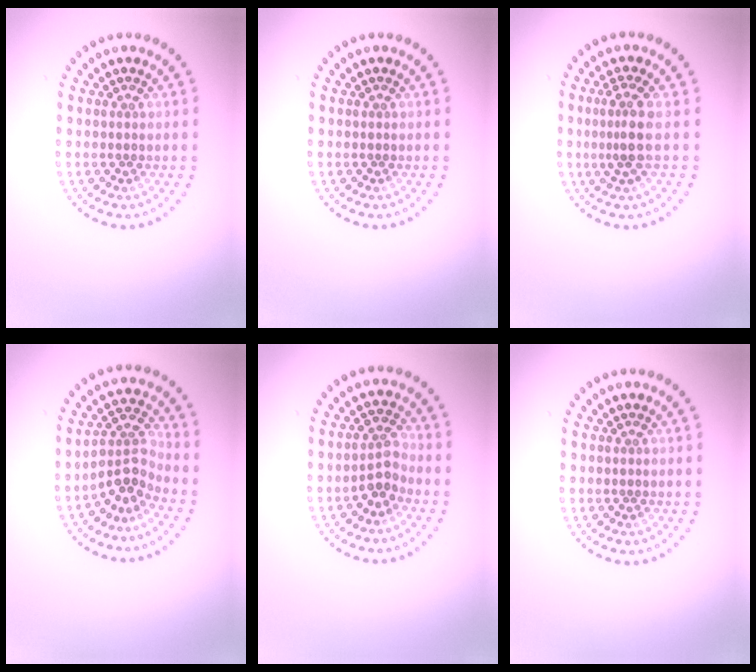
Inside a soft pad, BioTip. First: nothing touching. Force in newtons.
{"total": 0.0}
{"total": 2.6, "press": 2.0, "slide": 1.6}
{"total": 3.3, "press": 2.4, "slide": 2.3}
{"total": 2.4, "press": 2.2, "slide": 1.1}
{"total": 0.0}